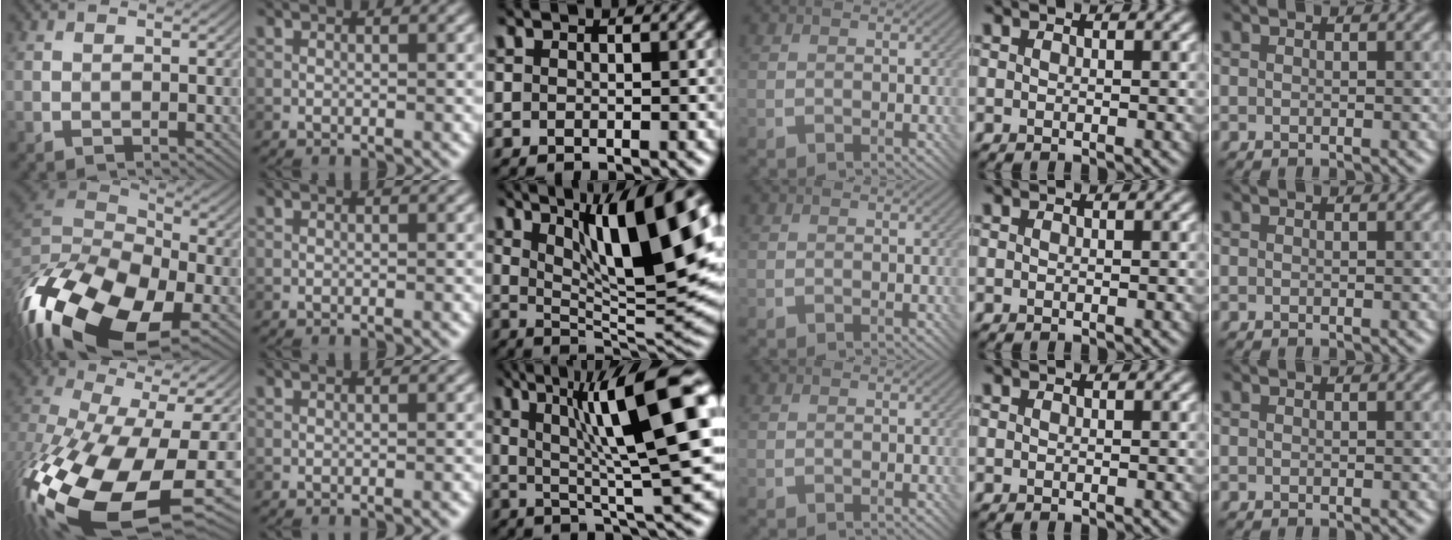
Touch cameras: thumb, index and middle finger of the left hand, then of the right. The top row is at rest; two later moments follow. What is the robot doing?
{"motion": "insert", "object": "bottle cap"}